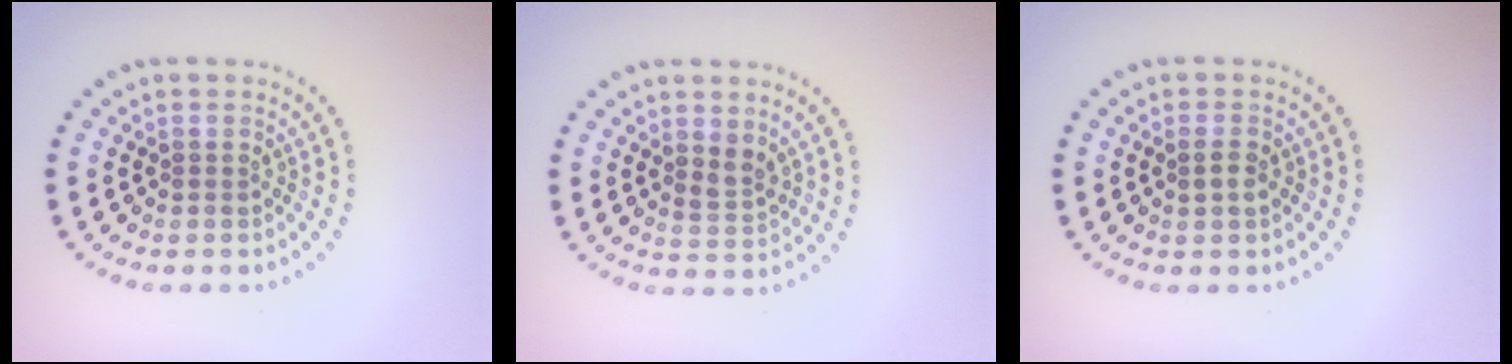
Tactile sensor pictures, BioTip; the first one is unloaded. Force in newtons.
{"total": 1.6, "press": 1.3, "slide": 0.9}
{"total": 1.2, "press": 1.2, "slide": 0.2}